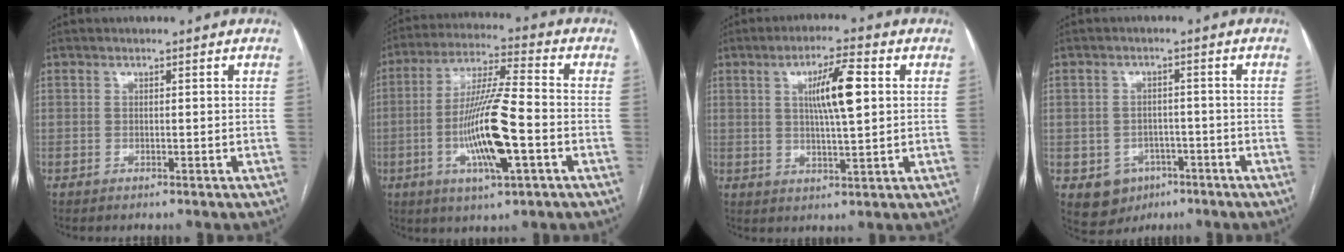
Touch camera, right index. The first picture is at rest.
{"total": 14.0, "force": [-3.6, 1.1, 13.5], "torque": [-0.261, -0.007, -0.068]}
{"total": 8.1, "force": [1.9, 0.9, 7.9], "torque": [-0.138, 0.006, 0.034]}
{"total": 4.7, "force": [-2.4, 3.9, 0.9], "torque": [-0.009, 0.007, -0.028]}